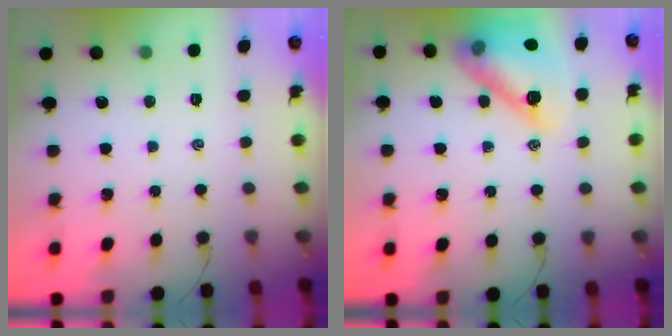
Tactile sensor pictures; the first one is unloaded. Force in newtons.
{"total": 17.1, "press": 17.0, "slide": 2.0}